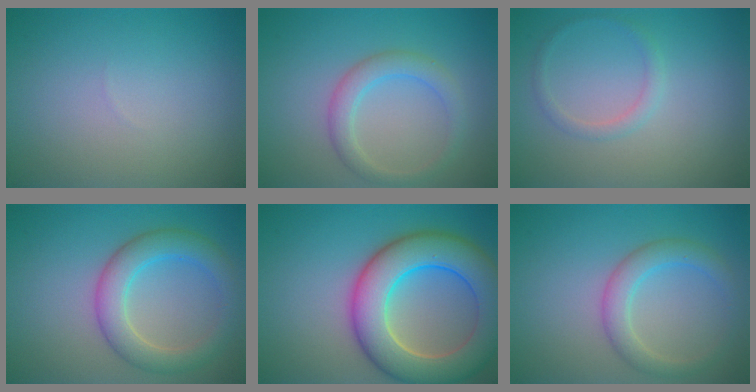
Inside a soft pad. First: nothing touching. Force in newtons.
{"total": 2.8, "press": 2.8, "slide": 0.1}
{"total": 1.3, "press": 1.3, "slide": 0.0}
{"total": 4.8, "press": 4.8, "slide": 0.3}
{"total": 10.3, "press": 10.3, "slide": 0.7}
{"total": 3.2, "press": 3.1, "slide": 0.3}